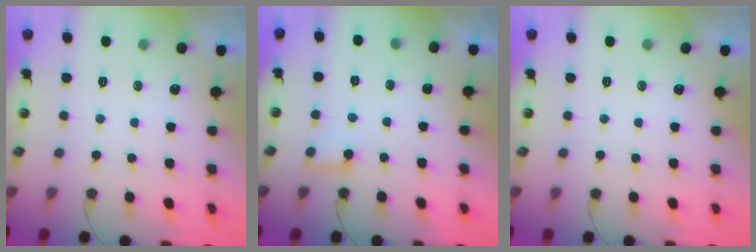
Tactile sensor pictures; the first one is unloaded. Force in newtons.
{"total": 4.3, "press": 4.2, "slide": 0.3}
{"total": 0.0}